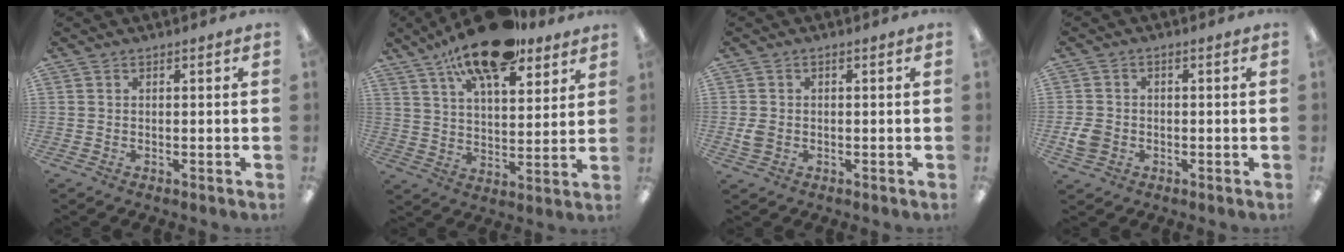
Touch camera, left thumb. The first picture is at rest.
{"total": 18.1, "force": [12.4, 6.9, 11.1], "torque": [-0.179, -0.056, 0.207]}
{"total": 2.7, "force": [-0.4, 2.2, 1.6], "torque": [-0.021, 0.002, -0.009]}
{"total": 4.2, "force": [-1.2, 3.4, 2.1], "torque": [-0.046, 0.003, -0.023]}